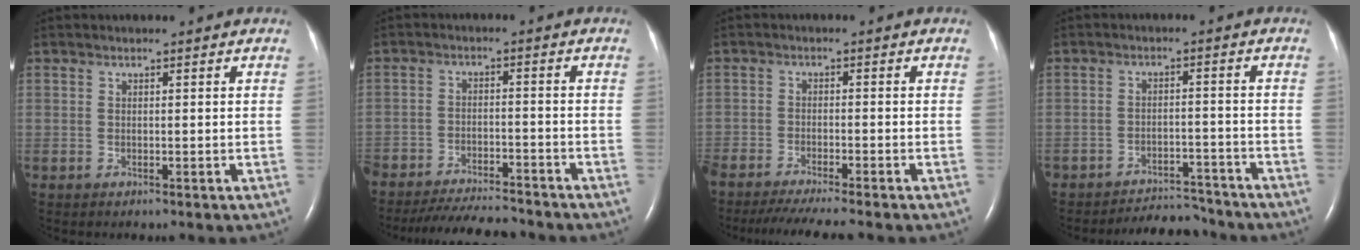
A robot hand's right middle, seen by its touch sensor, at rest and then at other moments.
{"total": 13.0, "force": [-11.9, 2.1, 4.7], "torque": [-0.073, -0.015, -0.173]}
{"total": 10.0, "force": [-8.8, 0.1, 4.8], "torque": [-0.061, -0.026, -0.138]}
{"total": 6.8, "force": [-6.7, 1.3, -0.1], "torque": [0.003, 0.007, -0.099]}